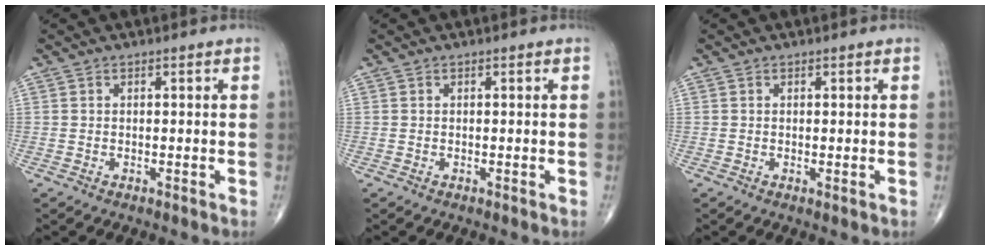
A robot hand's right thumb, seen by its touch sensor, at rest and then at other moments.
{"total": 0.0}
{"total": 0.5, "force": [0.0, 0.1, 0.5], "torque": [-0.016, -0.005, 0.002]}